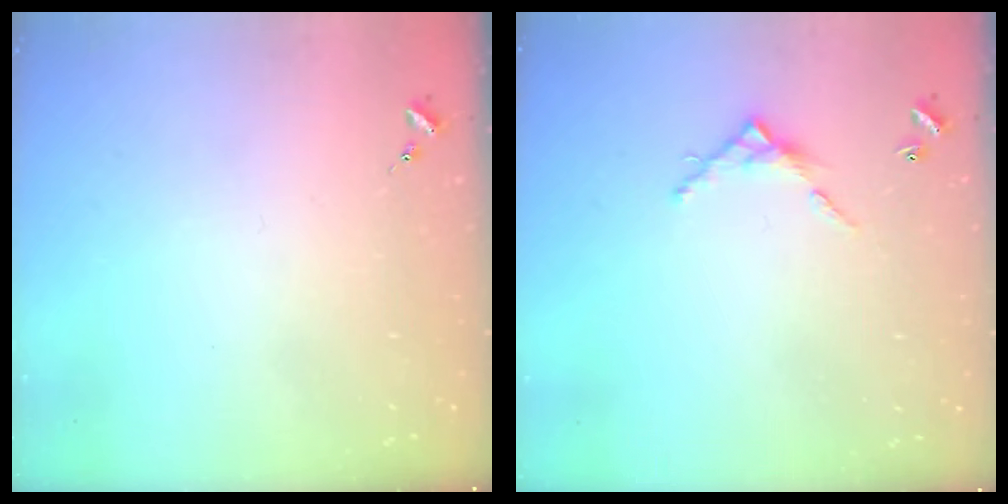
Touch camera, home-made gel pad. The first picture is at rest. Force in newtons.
{"total": 6.3, "press": 6.3, "slide": 0.5}